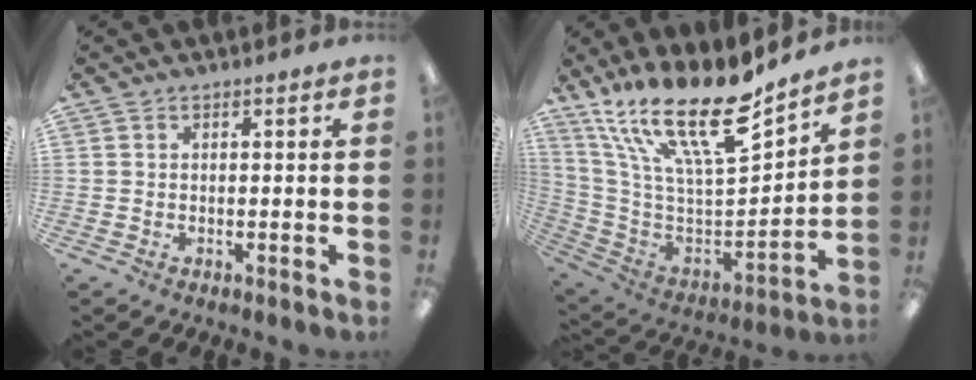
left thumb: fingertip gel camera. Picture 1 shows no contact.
{"total": 23.2, "force": [16.5, 6.9, 14.9], "torque": [-0.268, -0.119, 0.285]}